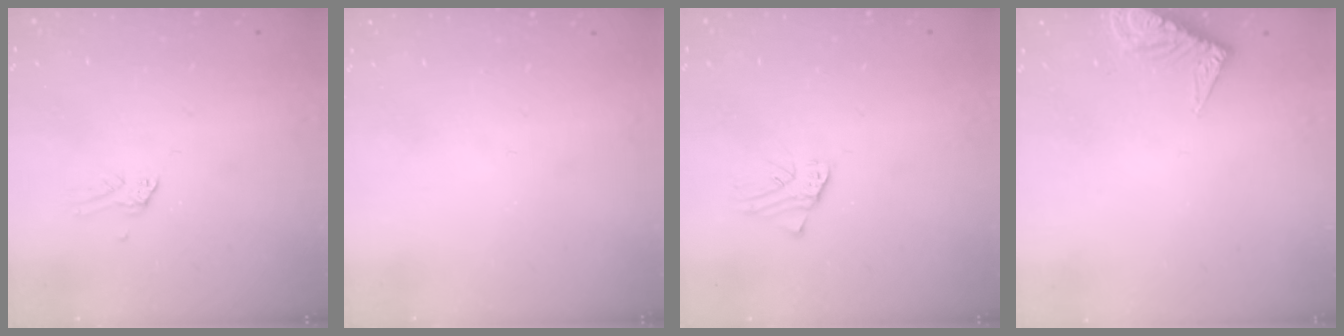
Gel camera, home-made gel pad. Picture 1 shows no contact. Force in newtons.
{"total": 0.0}
{"total": 1.6, "press": 1.6, "slide": 0.2}
{"total": 9.6, "press": 9.6, "slide": 0.3}